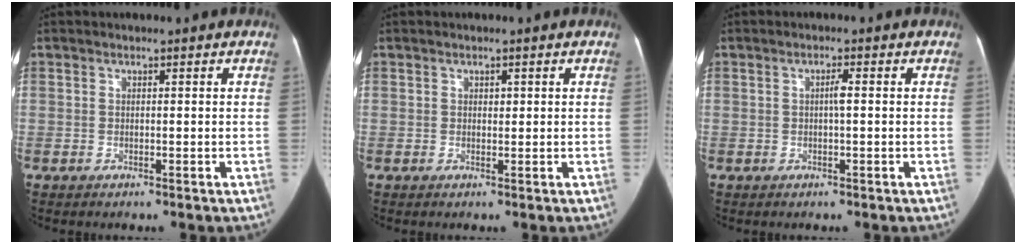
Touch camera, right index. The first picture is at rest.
{"total": 0.9, "force": [0.3, 0.7, 0.5], "torque": [-0.006, 0.003, 0.005]}
{"total": 1.5, "force": [0.0, 0.2, 1.5], "torque": [-0.026, 0.004, 0.001]}